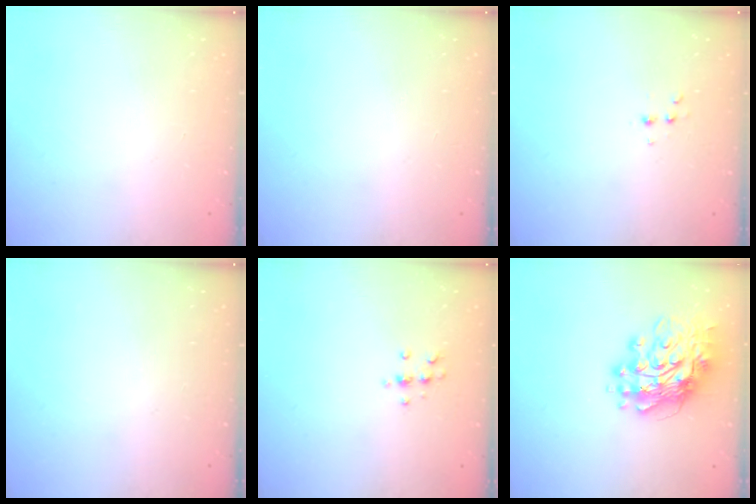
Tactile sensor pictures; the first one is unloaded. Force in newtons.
{"total": 0.0}
{"total": 2.6, "press": 2.5, "slide": 0.8}
{"total": 0.0}
{"total": 4.9, "press": 4.8, "slide": 1.2}
{"total": 17.5, "press": 17.4, "slide": 1.7}